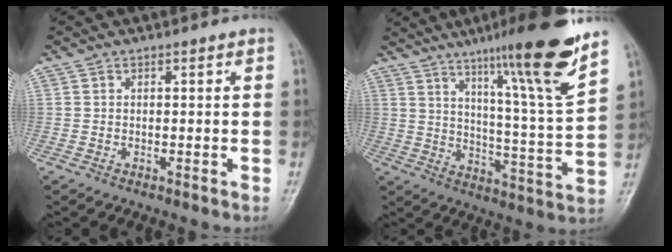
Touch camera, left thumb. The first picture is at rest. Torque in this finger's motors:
{"motor_torque": [1.20, -0.20, 1.44, -1.33, 0.36]}